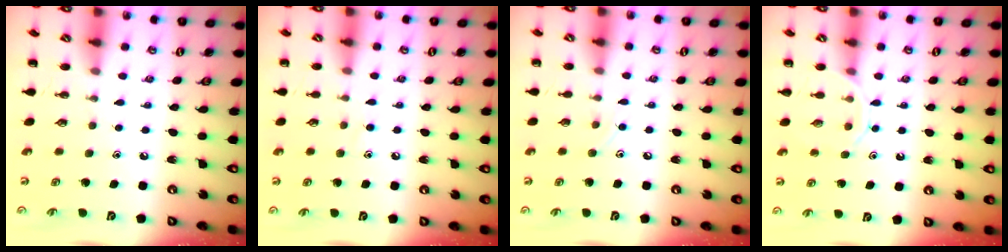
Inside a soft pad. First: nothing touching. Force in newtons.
{"total": 6.1, "press": 5.8, "slide": 2.1}
{"total": 4.7, "press": 4.4, "slide": 1.4}
{"total": 9.3, "press": 9.2, "slide": 1.4}